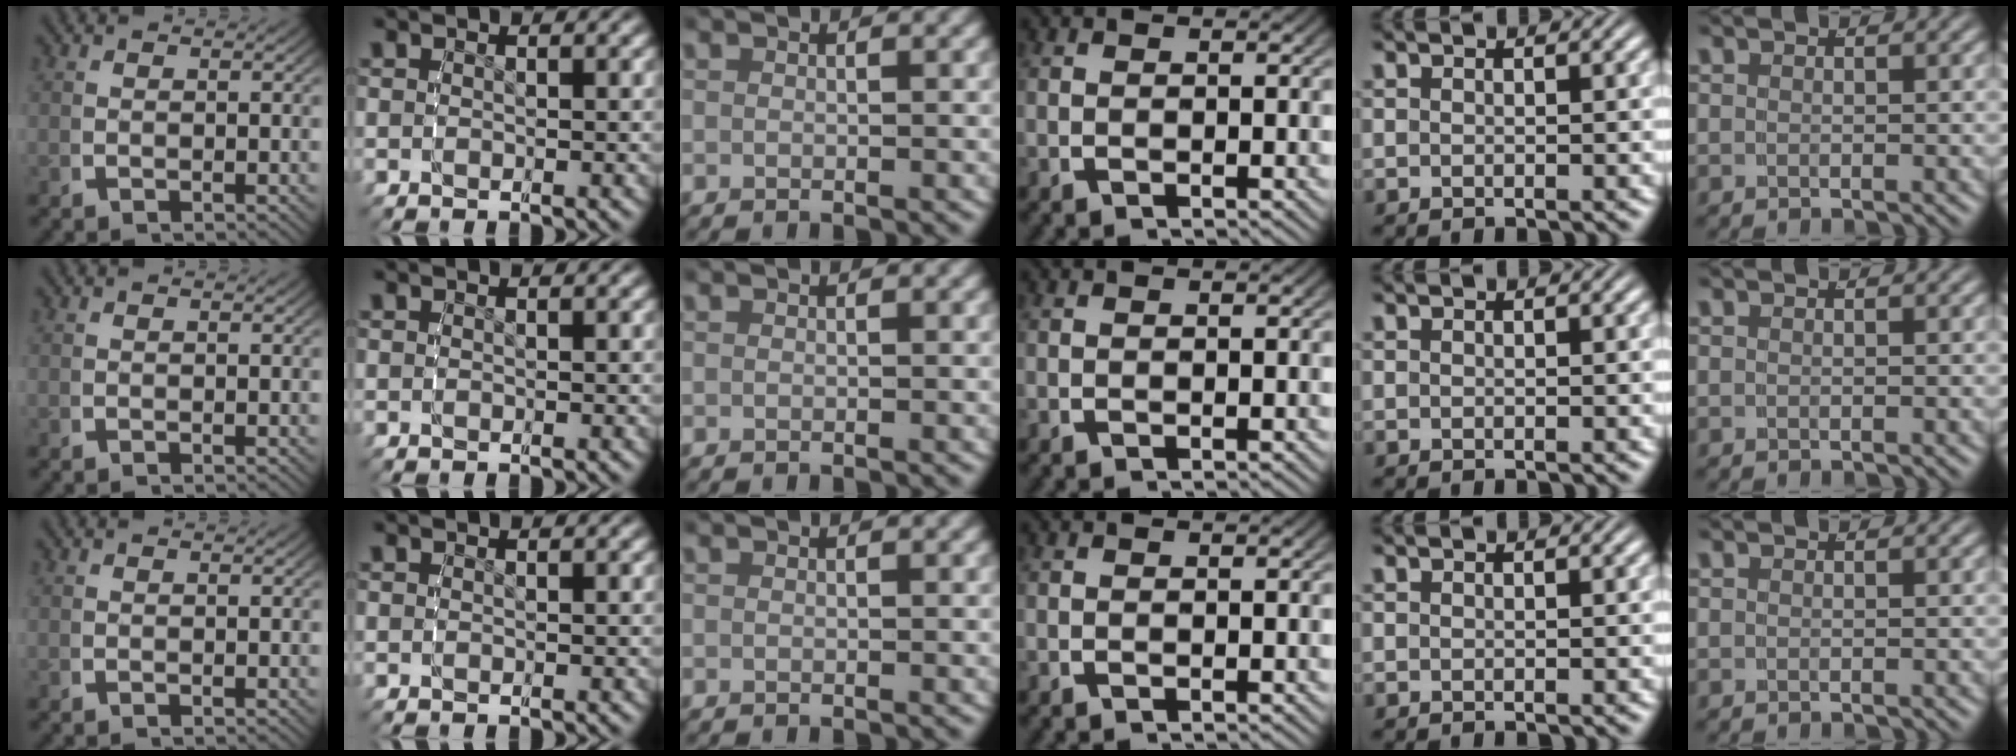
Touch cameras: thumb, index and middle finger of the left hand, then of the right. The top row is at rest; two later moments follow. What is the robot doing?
{"motion": "reach", "object": "paper"}